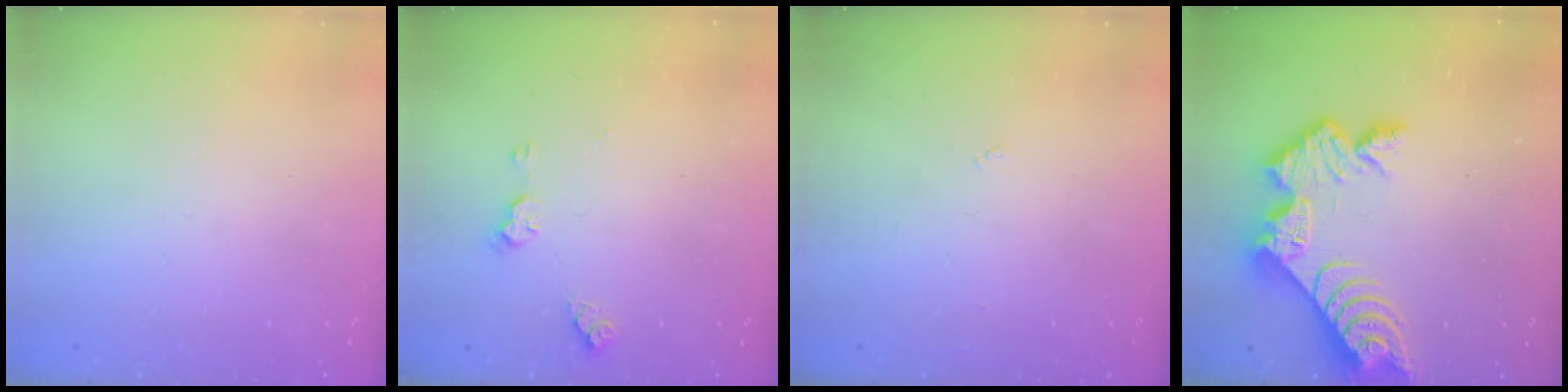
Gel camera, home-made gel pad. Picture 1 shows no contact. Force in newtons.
{"total": 5.1, "press": 5.0, "slide": 0.6}
{"total": 2.7, "press": 2.7, "slide": 0.4}
{"total": 12.1, "press": 12.1, "slide": 0.8}